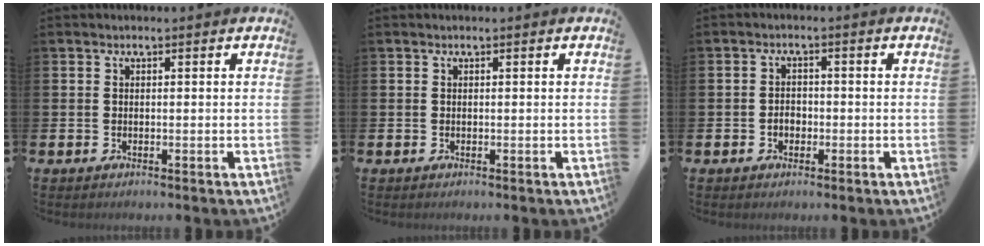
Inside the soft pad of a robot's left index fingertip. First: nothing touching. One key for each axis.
{"total": 0.0}
{"total": 2.0, "fx": -0.7, "fy": 1.5, "fz": 1.1, "tx": -0.012, "ty": 0.002, "tz": -0.017}